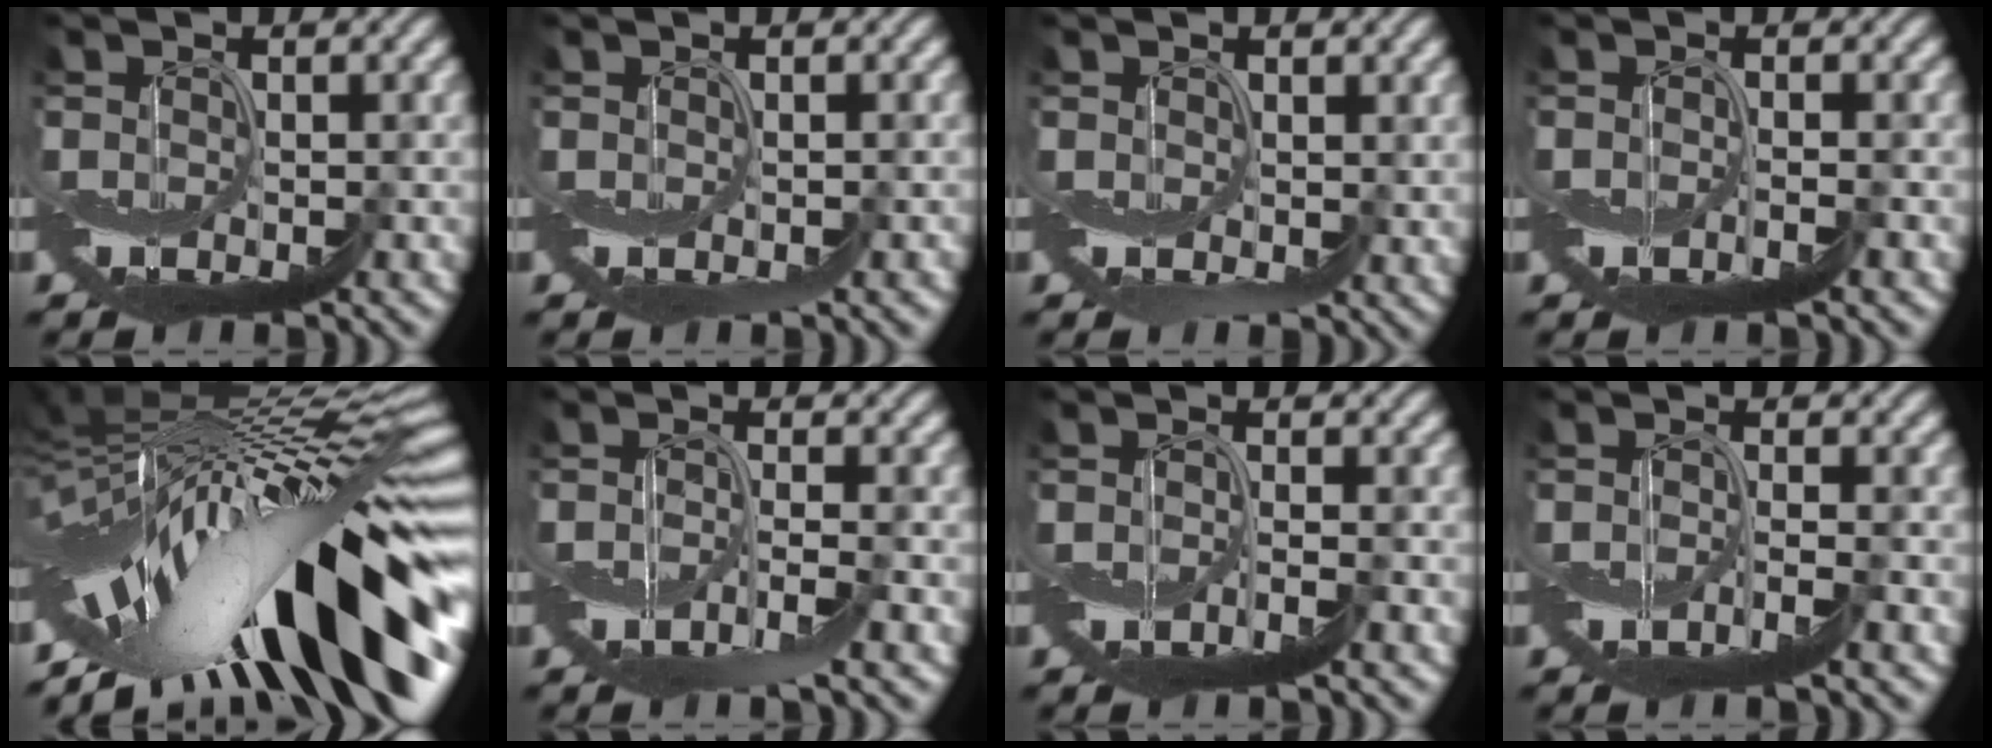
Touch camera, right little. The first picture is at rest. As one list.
[{"total": 0.7, "force": [-0.4, 0.1, 0.6], "torque": [-0.010, -0.001, -0.003]}, {"total": 2.2, "force": [0.4, 1.5, 1.5], "torque": [-0.024, -0.004, 0.009]}, {"total": 1.0, "force": [-0.3, 0.0, 0.9], "torque": [-0.020, -0.003, -0.007]}, {"total": 16.4, "force": [-4.8, 6.2, 14.4], "torque": [-0.205, 0.013, -0.086]}, {"total": 3.0, "force": [-1.1, 0.7, 2.7], "torque": [-0.048, -0.002, -0.024]}, {"total": 1.6, "force": [-0.6, 0.1, 1.5], "torque": [-0.029, -0.003, -0.011]}, {"total": 2.3, "force": [-0.8, 0.3, 2.1], "torque": [-0.039, -0.002, -0.016]}]